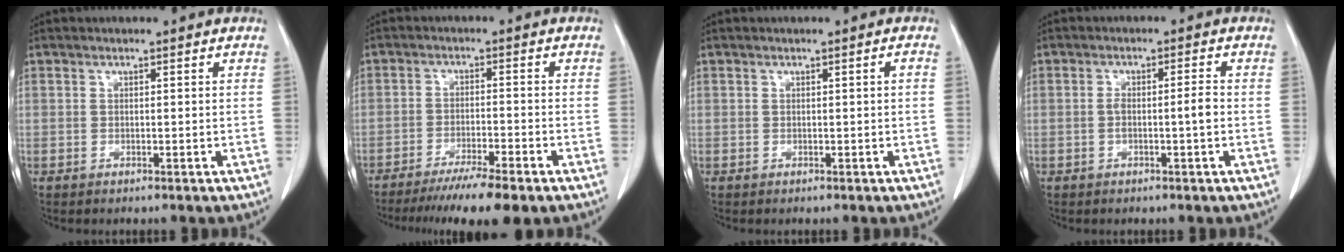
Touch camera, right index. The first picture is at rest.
{"total": 9.3, "force": [-7.2, -0.2, 5.9], "torque": [-0.084, -0.024, -0.114]}
{"total": 0.5, "force": [-0.1, 0.0, 0.5], "torque": [-0.008, 0.000, 0.001]}
{"total": 3.0, "force": [-0.6, 0.1, 2.9], "torque": [-0.055, 0.006, -0.009]}